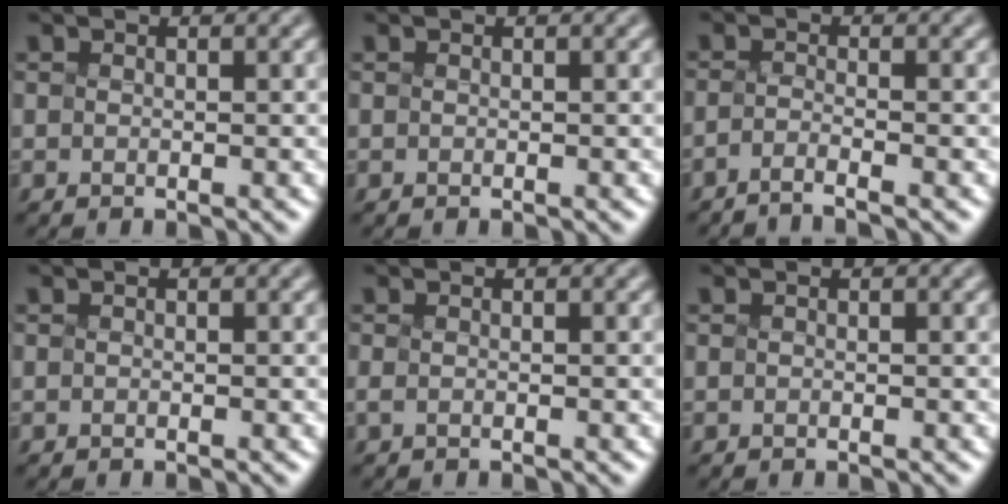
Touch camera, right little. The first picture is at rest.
{"total": 0.0}
{"total": 1.8, "force": [-1.3, 0.2, 1.3], "torque": [-0.014, -0.003, -0.039]}
{"total": 0.0}
{"total": 0.6, "force": [-0.1, 0.2, 0.5], "torque": [-0.011, -0.003, -0.004]}
{"total": 0.0}